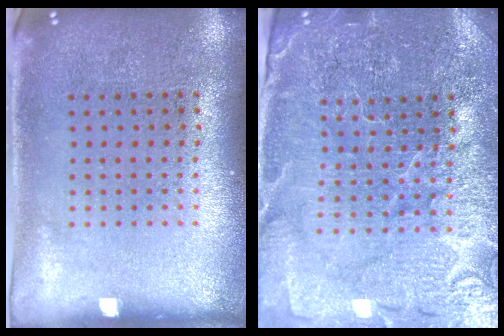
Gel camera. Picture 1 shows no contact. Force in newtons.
{"total": 4.2, "press": 4.0, "slide": 1.2}